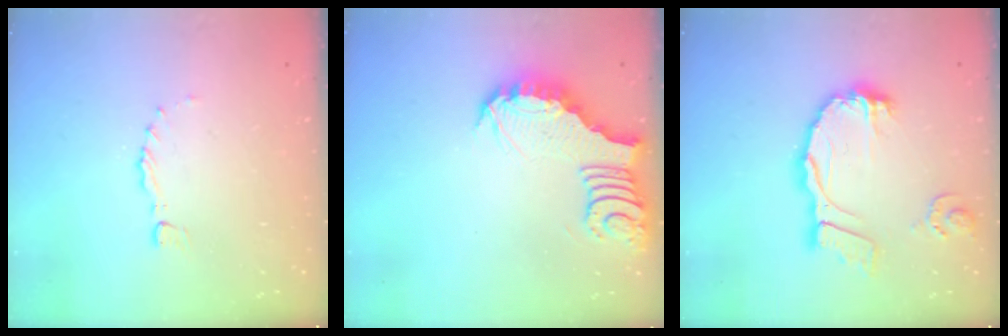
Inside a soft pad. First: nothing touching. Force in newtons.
{"total": 4.2, "press": 4.2, "slide": 0.5}
{"total": 14.7, "press": 14.6, "slide": 1.7}